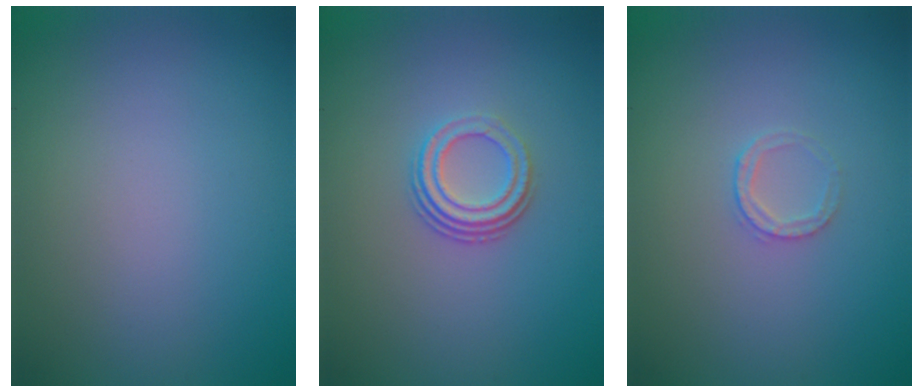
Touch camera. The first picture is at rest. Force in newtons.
{"total": 3.0, "press": 2.1, "slide": 2.1}
{"total": 1.4, "press": 1.3, "slide": 0.2}